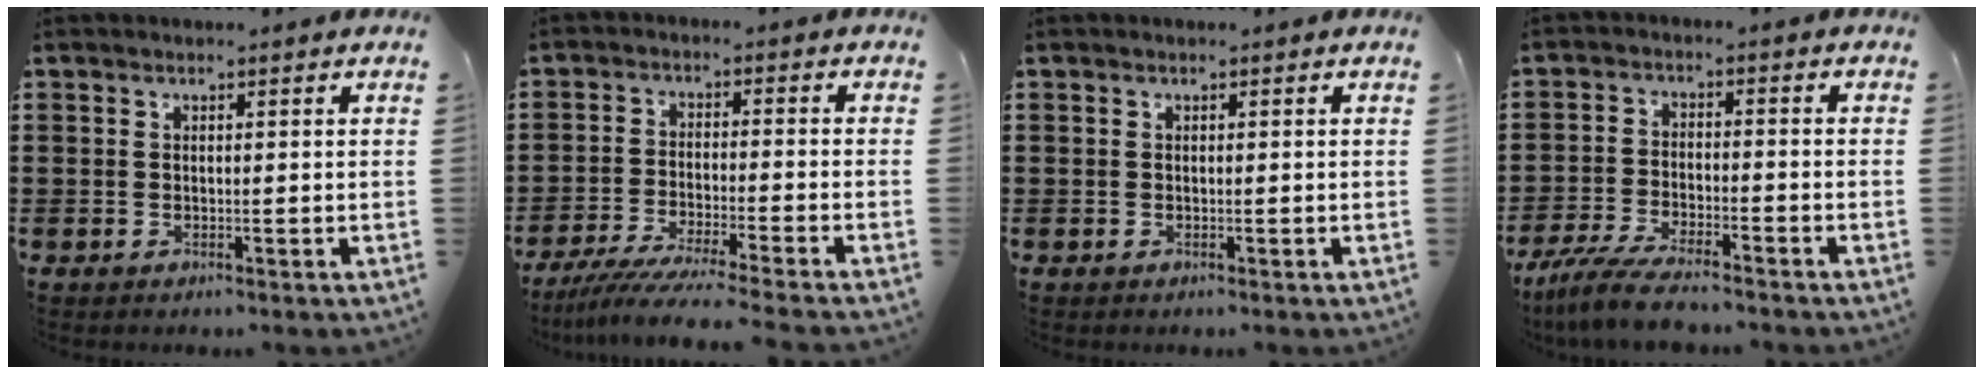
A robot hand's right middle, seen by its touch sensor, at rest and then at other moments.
{"total": 5.5, "force": [-5.0, -0.5, 2.1], "torque": [-0.056, -0.023, -0.099]}
{"total": 0.0}
{"total": 6.3, "force": [-5.6, 0.6, 2.9], "torque": [-0.072, -0.009, -0.108]}